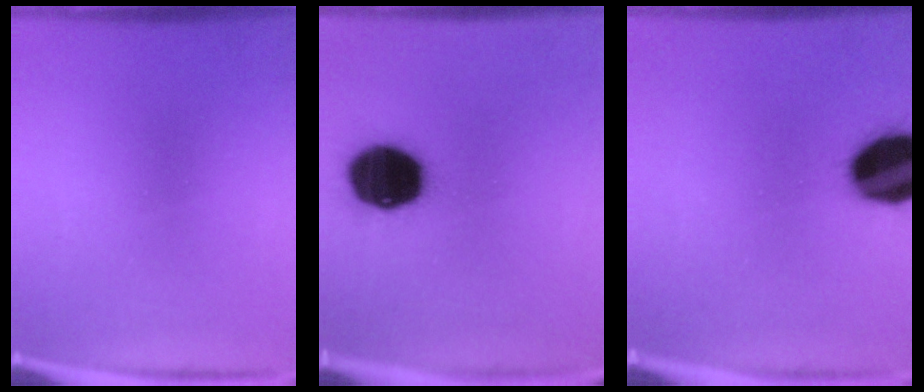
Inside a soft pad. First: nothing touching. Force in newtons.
{"total": 17.5}
{"total": 18.3}